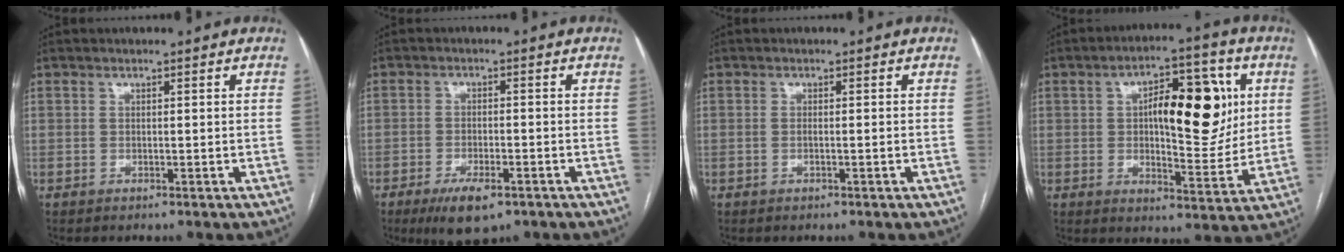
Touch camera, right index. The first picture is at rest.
{"total": 6.6, "force": [-4.1, 2.2, 4.7], "torque": [-0.082, -0.010, -0.060]}
{"total": 1.0, "force": [-0.2, 0.1, 1.0], "torque": [-0.019, 0.000, -0.001]}
{"total": 14.5, "force": [3.0, 5.4, 13.1], "torque": [-0.188, 0.023, 0.049]}